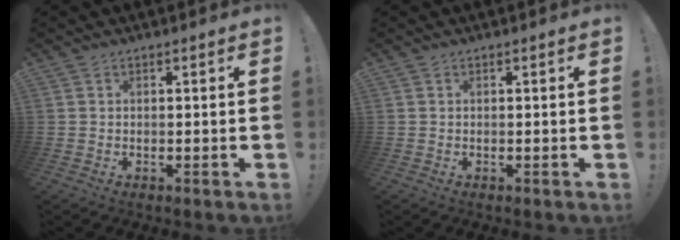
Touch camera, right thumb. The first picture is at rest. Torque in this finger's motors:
{"motor_torque": [0.00, 0.00, -0.14, 0.14, 0.00]}